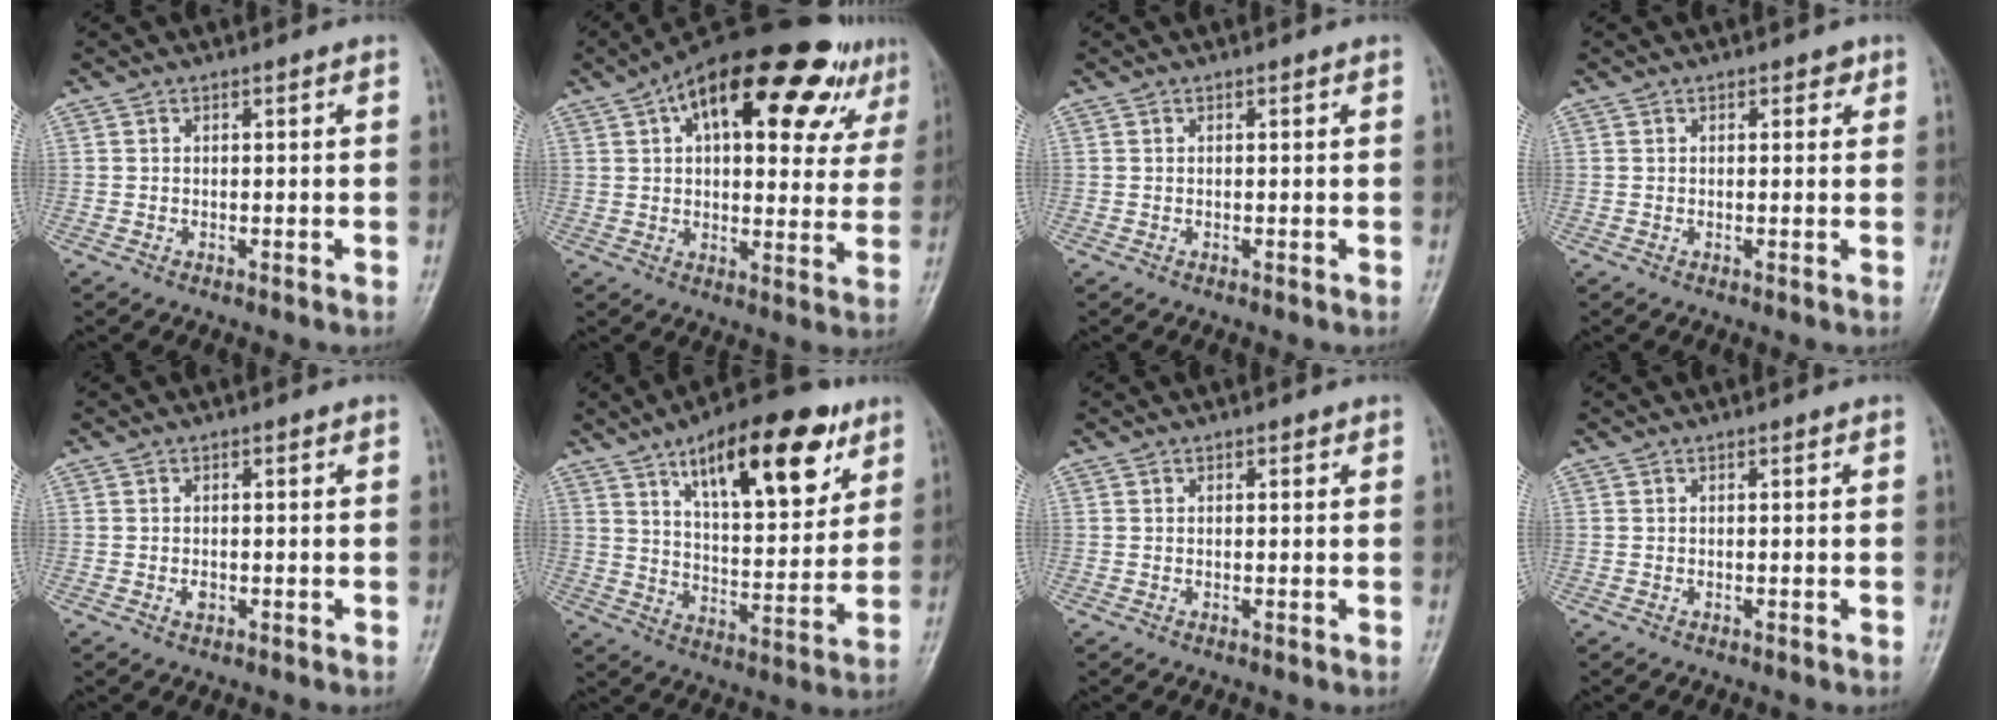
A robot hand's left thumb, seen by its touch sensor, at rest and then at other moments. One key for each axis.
{"total": 27.0, "fx": 13.3, "fy": 11.4, "fz": 20.4, "tx": -0.270, "ty": 0.018, "tz": 0.188}
{"total": 0.0}
{"total": 1.6, "fx": 0.8, "fy": 1.1, "fz": 0.8, "tx": 0.004, "ty": -0.001, "tz": 0.006}
{"total": 1.2, "fx": -0.3, "fy": 0.9, "fz": 0.8, "tx": -0.009, "ty": 0.000, "tz": -0.004}
{"total": 20.7, "fx": 11.0, "fy": 8.2, "fz": 15.5, "tx": -0.192, "ty": -0.040, "tz": 0.173}
{"total": 0.8, "fx": 0.5, "fy": 0.5, "fz": 0.5, "tx": -0.001, "ty": -0.001, "tz": 0.003}
{"total": 0.0}